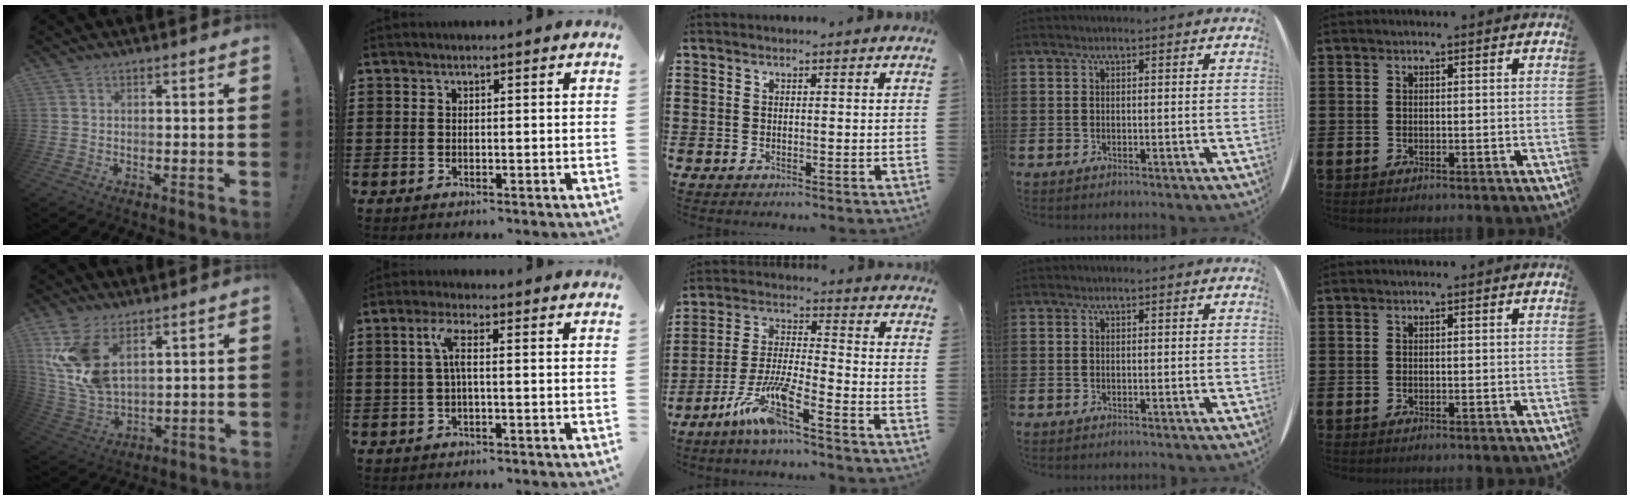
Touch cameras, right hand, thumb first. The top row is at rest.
{"thumb": {"total": 13.7, "force": [6.7, 8.2, 8.7], "torque": [-0.178, -0.043, 0.133]}, "index": {"total": 3.6, "force": [0.1, 0.7, 3.5], "torque": [-0.076, 0.004, -0.004]}, "middle": {"total": 9.0, "force": [-6.4, 0.5, 6.4], "torque": [-0.148, -0.013, -0.127]}}